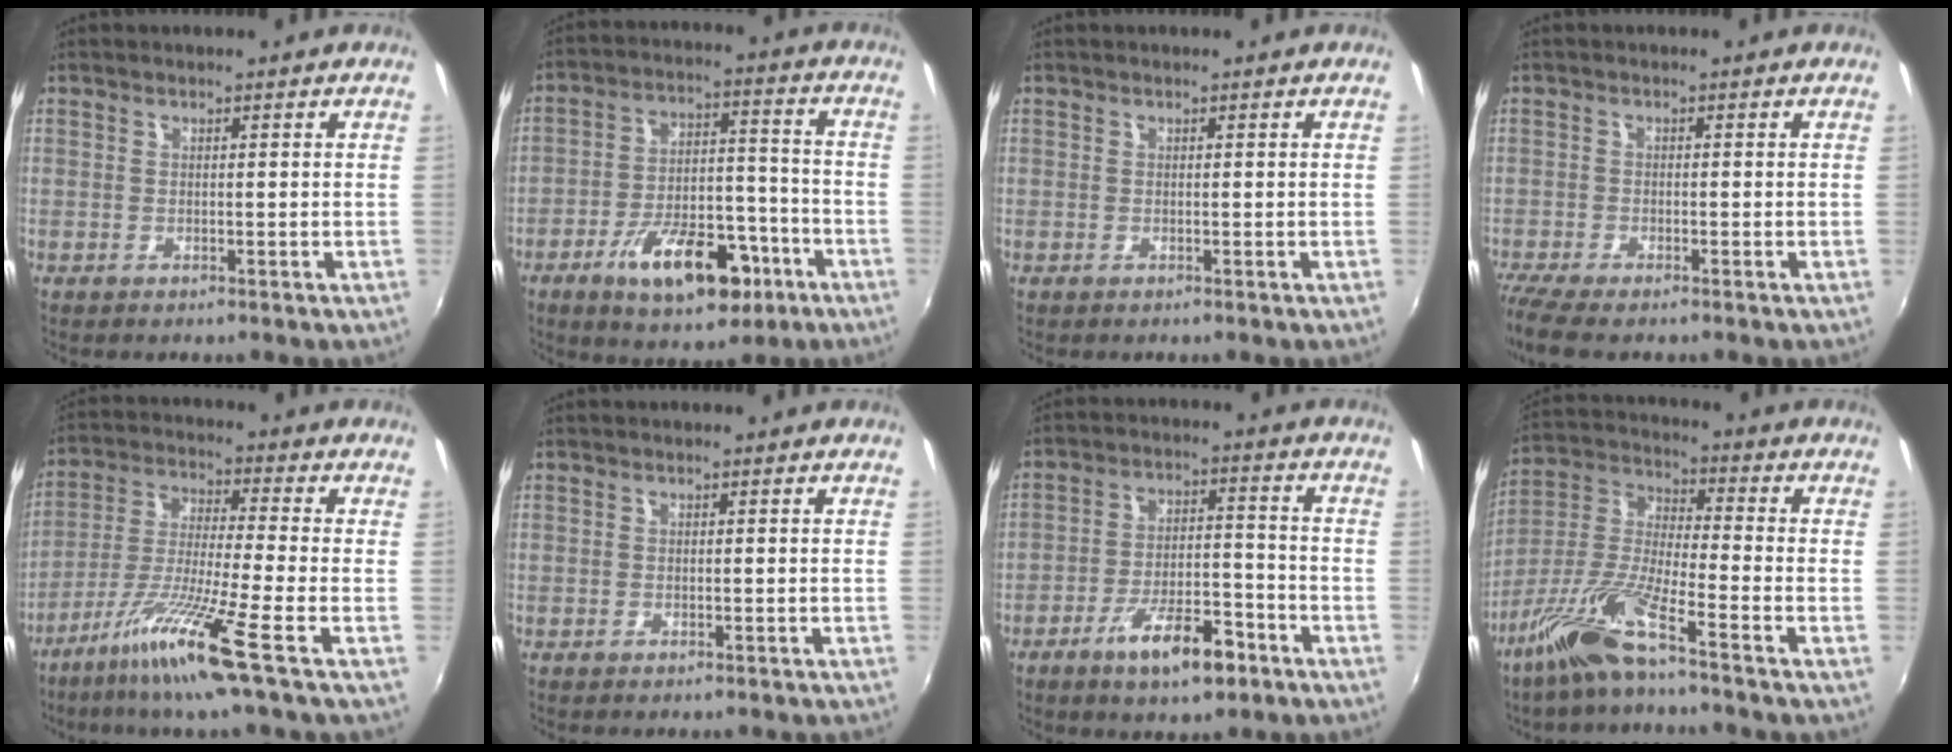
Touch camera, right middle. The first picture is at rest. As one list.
[{"total": 15.9, "force": [-8.6, 7.5, 11.1], "torque": [-0.195, 0.013, -0.126]}, {"total": 0.0}, {"total": 5.7, "force": [-4.8, 0.8, 3.0], "torque": [-0.080, -0.030, -0.091]}, {"total": 11.5, "force": [-7.2, -1.7, 8.8], "torque": [-0.190, -0.015, -0.135]}, {"total": 0.6, "force": [-0.5, 0.2, 0.2], "torque": [-0.005, -0.002, -0.008]}, {"total": 10.7, "force": [-6.5, 3.7, 7.7], "torque": [-0.142, 0.005, -0.101]}, {"total": 10.8, "force": [-7.6, 0.5, 7.7], "torque": [-0.167, 0.003, -0.154]}]